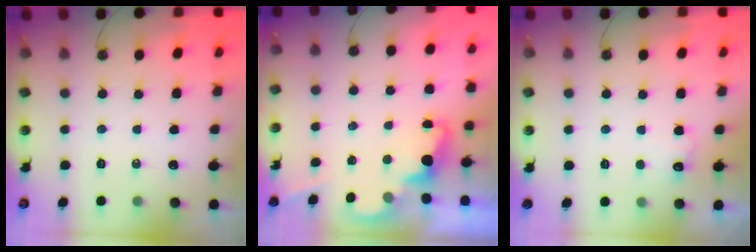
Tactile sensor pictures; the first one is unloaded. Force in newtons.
{"total": 2.5, "press": 2.4, "slide": 0.5}
{"total": 7.4, "press": 7.3, "slide": 1.4}